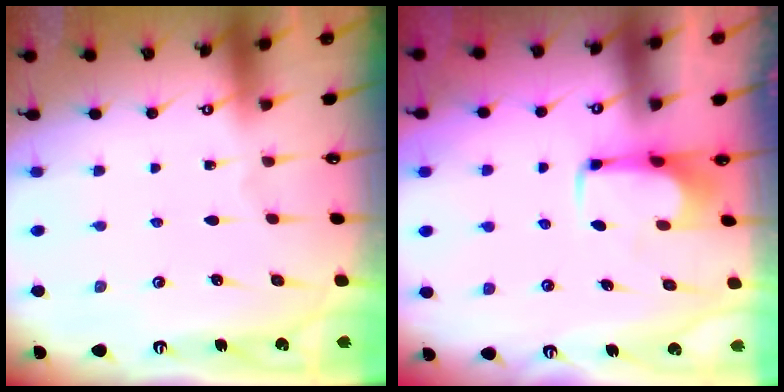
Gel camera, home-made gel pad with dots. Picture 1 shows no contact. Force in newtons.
{"total": 2.2, "press": 2.1, "slide": 0.4}